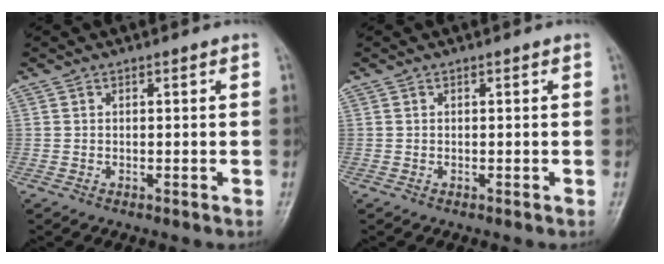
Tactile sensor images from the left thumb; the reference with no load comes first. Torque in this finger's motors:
{"motor_torque": [-0.07, 0.07, -0.06, 0.06, 0.00]}